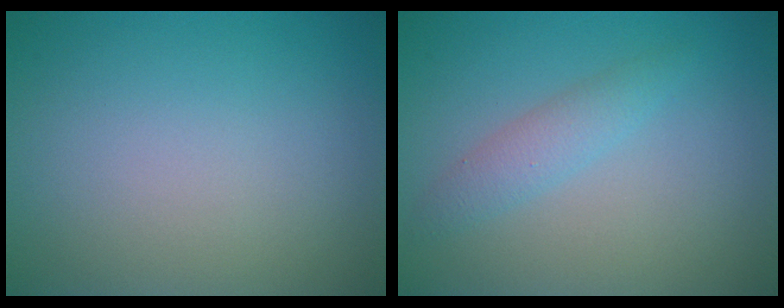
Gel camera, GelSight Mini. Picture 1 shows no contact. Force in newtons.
{"total": 2.0, "press": 2.0, "slide": 0.0}